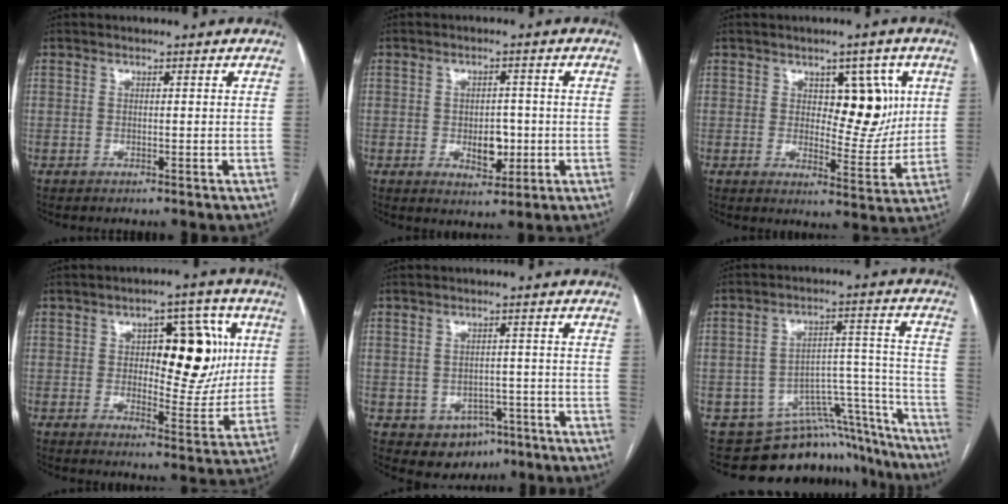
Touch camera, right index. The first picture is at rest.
{"total": 4.9, "force": [-0.9, 2.9, 3.9], "torque": [-0.051, 0.002, -0.004]}
{"total": 8.7, "force": [2.4, 4.4, 7.1], "torque": [-0.084, 0.010, 0.041]}
{"total": 13.5, "force": [2.8, 6.0, 11.8], "torque": [-0.147, 0.023, 0.047]}
{"total": 5.8, "force": [-3.0, 4.6, 2.1], "torque": [-0.020, 0.007, -0.030]}
{"total": 16.2, "force": [-14.2, 7.1, 3.1], "torque": [-0.012, 0.093, -0.184]}